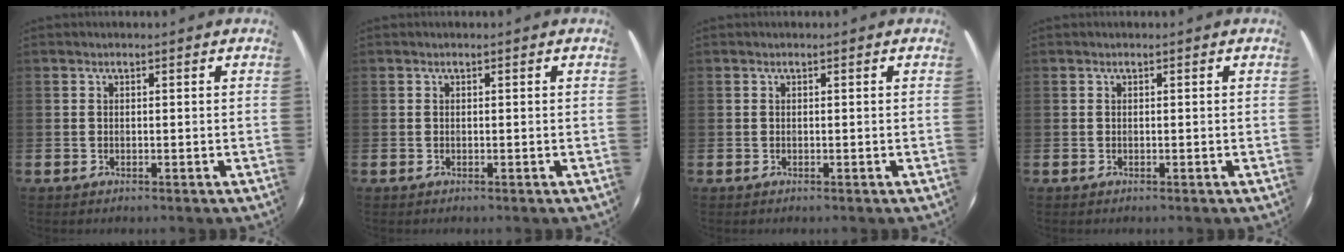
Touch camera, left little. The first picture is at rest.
{"total": 0.0}
{"total": 0.0}
{"total": 0.0}